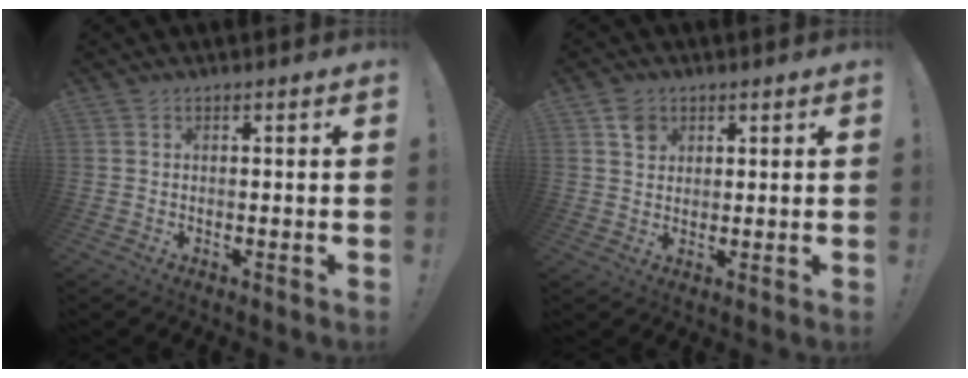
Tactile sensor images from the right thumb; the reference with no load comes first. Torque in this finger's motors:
{"motor_torque": [0.09, 0.55, 0.12, -0.08, 0.02]}